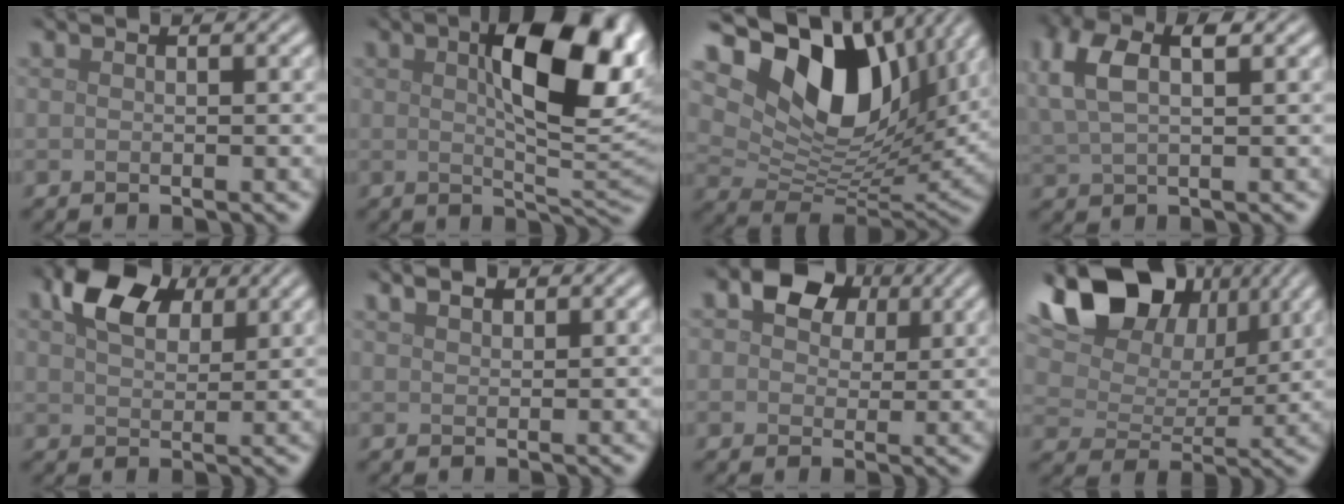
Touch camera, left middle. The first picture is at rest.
{"total": 11.4, "force": [2.9, 4.4, 10.1], "torque": [-0.146, 0.005, 0.048]}
{"total": 13.6, "force": [6.1, 7.9, 9.3], "torque": [-0.159, 0.001, 0.110]}
{"total": 5.3, "force": [2.0, 2.7, 4.1], "torque": [-0.093, 0.012, 0.036]}
{"total": 6.4, "force": [3.4, 3.7, 3.9], "torque": [-0.077, 0.008, 0.058]}
{"total": 1.2, "force": [1.1, 0.4, 0.5], "torque": [-0.015, 0.002, 0.022]}
{"total": 5.6, "force": [2.5, 3.8, 3.2], "torque": [-0.056, 0.001, 0.026]}
{"total": 13.6, "force": [7.4, 8.4, 7.8], "torque": [-0.147, 0.046, 0.107]}